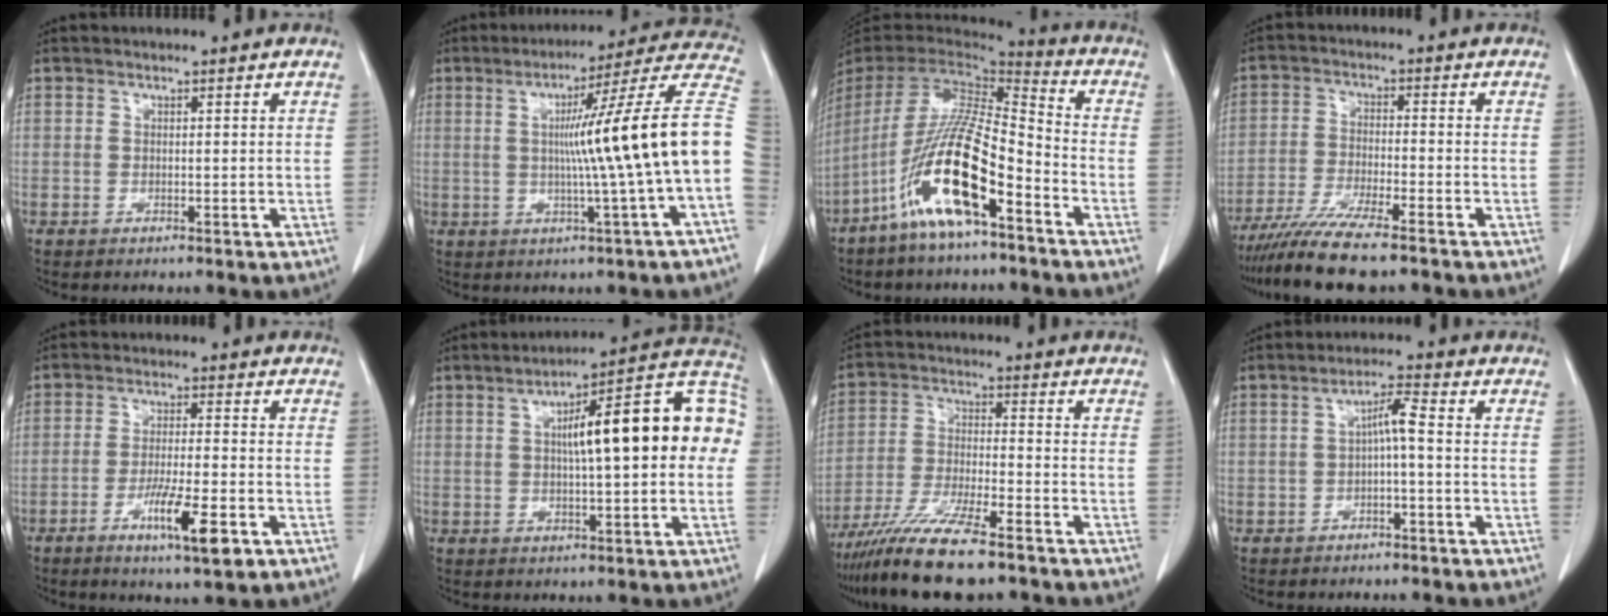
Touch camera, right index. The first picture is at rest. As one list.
[{"total": 17.3, "force": [-0.5, -2.1, 17.1], "torque": [-0.222, 0.022, -0.017]}, {"total": 17.4, "force": [-9.2, 2.8, 14.5], "torque": [-0.307, -0.024, -0.175]}, {"total": 10.1, "force": [-8.3, 0.2, 5.8], "torque": [-0.098, -0.027, -0.142]}, {"total": 8.5, "force": [-4.0, 0.7, 7.5], "torque": [-0.130, -0.015, -0.064]}, {"total": 18.9, "force": [2.7, 3.8, 18.3], "torque": [-0.256, 0.051, 0.033]}, {"total": 12.5, "force": [-9.8, 0.9, 7.8], "torque": [-0.146, -0.031, -0.172]}, {"total": 3.6, "force": [-0.3, 0.3, 3.6], "torque": [-0.063, 0.014, -0.003]}]